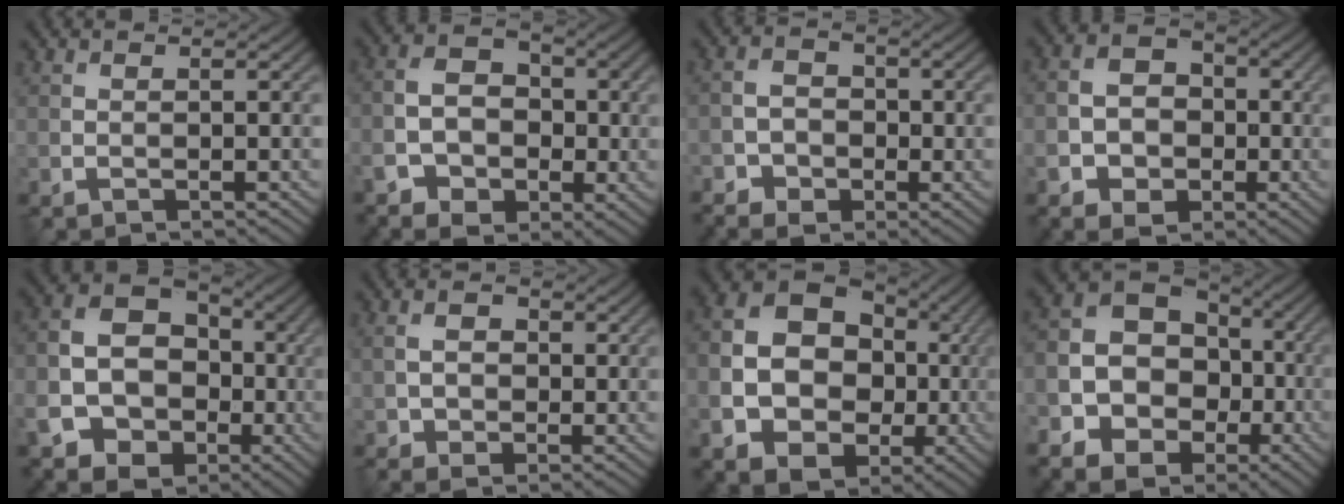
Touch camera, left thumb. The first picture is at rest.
{"total": 6.4, "force": [-2.6, 4.3, 3.9], "torque": [-0.078, -0.006, -0.047]}
{"total": 3.8, "force": [-2.3, 2.7, 1.3], "torque": [-0.024, 0.001, -0.046]}
{"total": 6.6, "force": [-2.3, 5.2, 3.4], "torque": [-0.063, -0.009, -0.045]}
{"total": 11.9, "force": [-3.6, 9.5, 6.1], "torque": [-0.136, -0.027, -0.076]}
{"total": 4.2, "force": [0.4, 2.9, 2.9], "torque": [-0.065, 0.000, 0.013]}
{"total": 17.1, "force": [-2.1, 14.1, 9.5], "torque": [-0.205, -0.030, -0.030]}
{"total": 14.1, "force": [-5.2, 11.3, 6.8], "torque": [-0.149, -0.020, -0.094]}